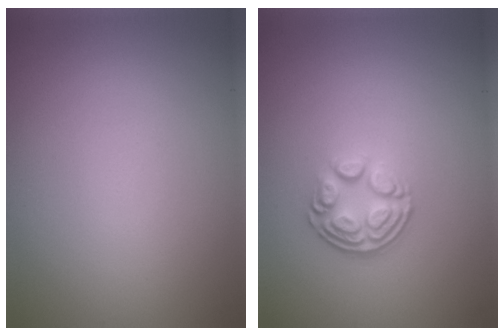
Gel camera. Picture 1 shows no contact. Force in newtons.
{"total": 3.7, "press": 2.5, "slide": 2.7}